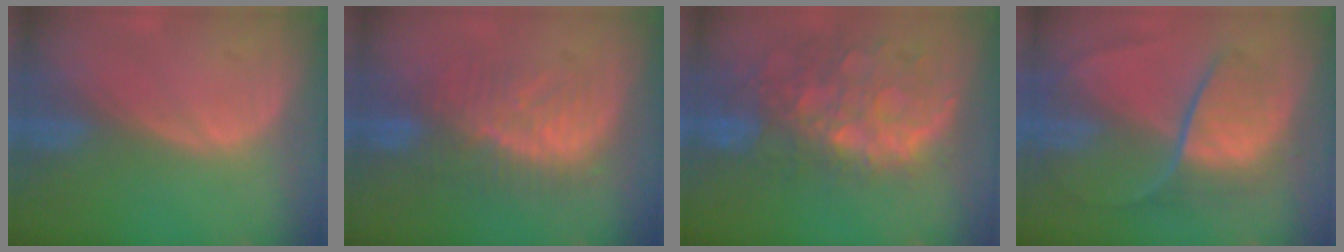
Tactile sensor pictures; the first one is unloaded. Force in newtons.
{"total": 8.0, "press": 7.8, "slide": 1.6}
{"total": 11.2, "press": 9.7, "slide": 5.5}
{"total": 9.1, "press": 7.5, "slide": 5.2}